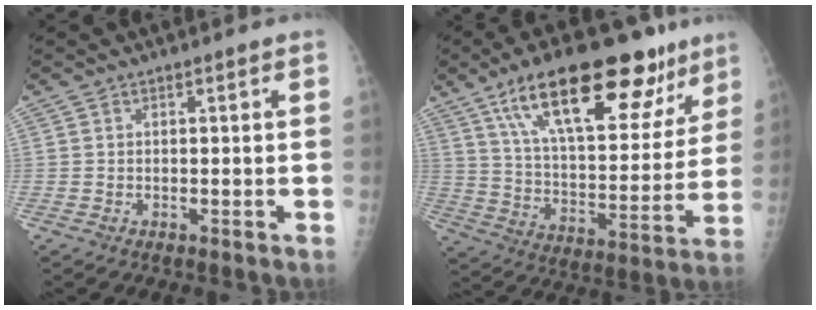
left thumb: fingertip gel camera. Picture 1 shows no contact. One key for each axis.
{"total": 26.7, "fx": 15.9, "fy": 10.7, "fz": 18.7, "tx": -0.251, "ty": -0.033, "tz": 0.256}